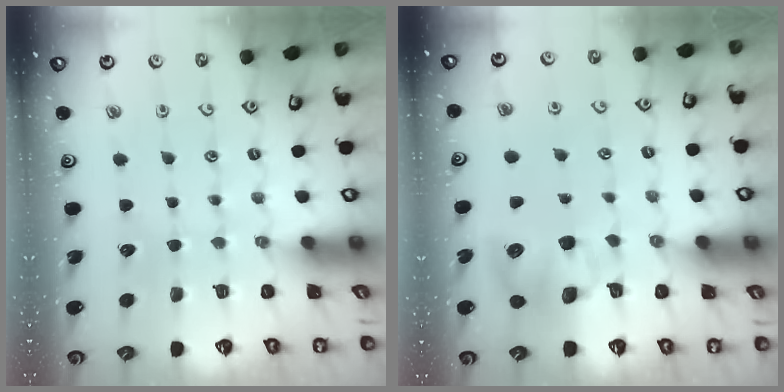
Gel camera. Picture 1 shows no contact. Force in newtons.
{"total": 8.3, "press": 8.2, "slide": 1.1}